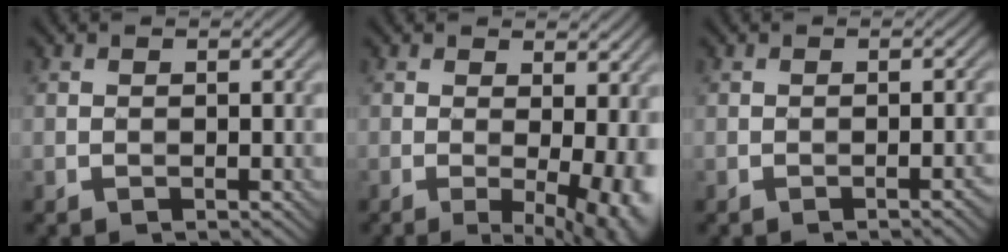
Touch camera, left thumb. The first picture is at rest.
{"total": 8.3, "force": [-0.7, 2.8, 7.8], "torque": [-0.086, -0.001, 0.002]}
{"total": 1.5, "force": [-0.8, 0.2, 1.2], "torque": [-0.015, 0.006, -0.013]}